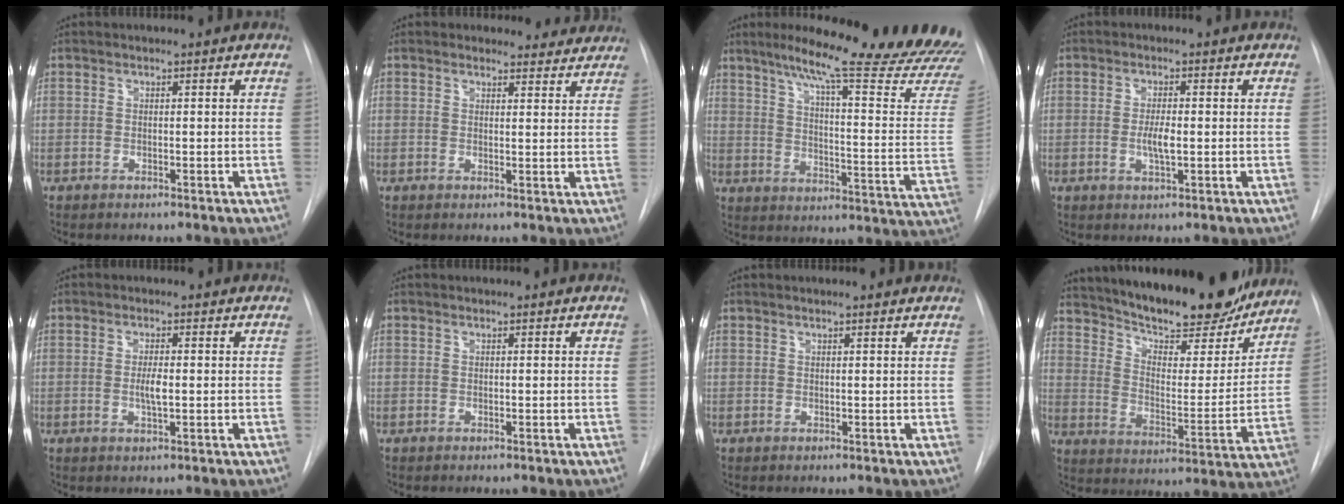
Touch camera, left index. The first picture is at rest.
{"total": 4.1, "force": [3.6, 1.7, -0.5], "torque": [0.022, -0.012, 0.022]}
{"total": 27.2, "force": [23.5, 0.7, 13.6], "torque": [-0.184, -0.102, 0.287]}
{"total": 3.3, "force": [-1.2, 0.6, 3.0], "torque": [-0.059, -0.009, -0.017]}
{"total": 2.7, "force": [-1.0, 0.5, 2.5], "torque": [-0.048, -0.008, -0.014]}
{"total": 0.0}
{"total": 0.6, "force": [0.5, 0.0, 0.4], "torque": [-0.012, 0.005, 0.006]}
{"total": 22.8, "force": [19.8, 5.1, 10.0], "torque": [-0.161, -0.030, 0.278]}